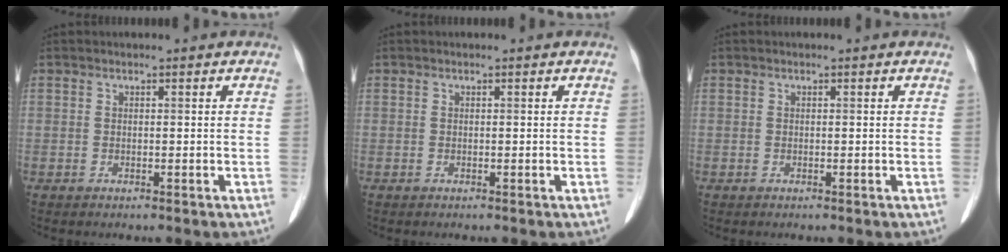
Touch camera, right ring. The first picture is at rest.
{"total": 0.0}
{"total": 0.0}